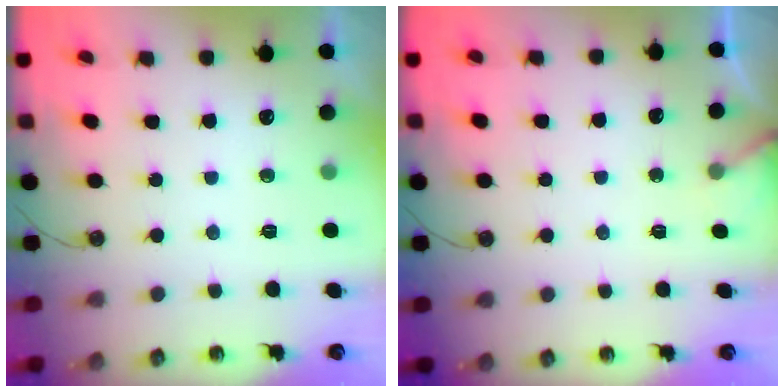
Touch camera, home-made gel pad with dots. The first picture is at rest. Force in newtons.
{"total": 3.1, "press": 3.1, "slide": 0.2}